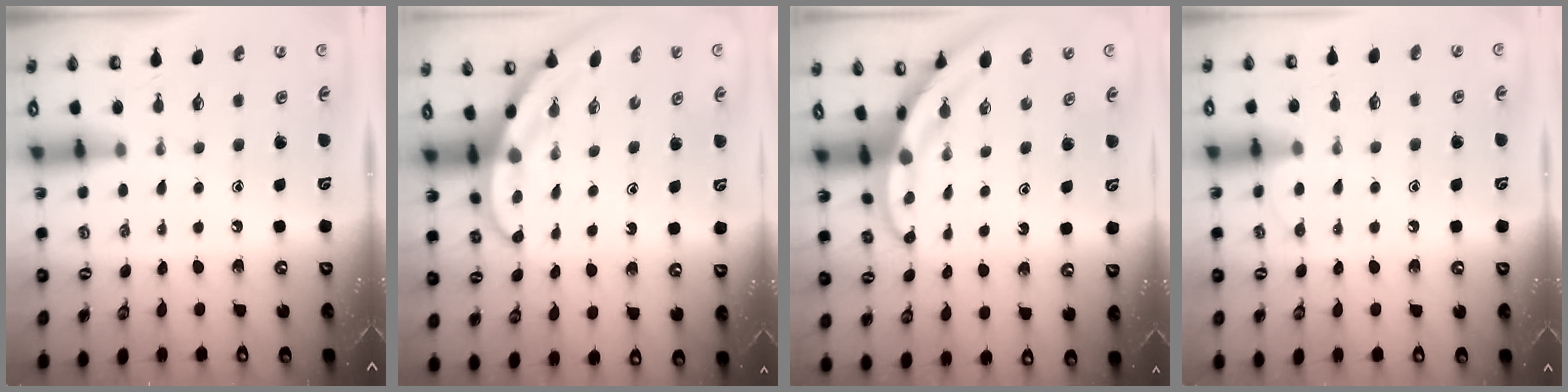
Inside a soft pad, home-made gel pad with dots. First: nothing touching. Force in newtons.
{"total": 3.0, "press": 3.0, "slide": 0.1}
{"total": 3.2, "press": 3.2, "slide": 0.3}
{"total": 4.6, "press": 4.5, "slide": 0.5}